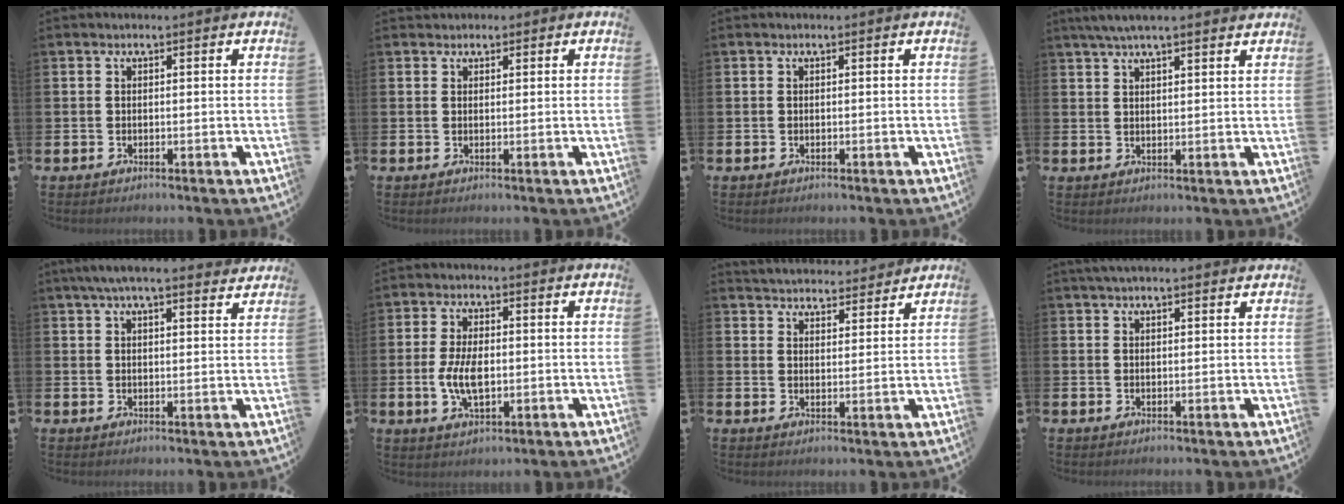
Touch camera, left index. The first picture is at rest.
{"total": 1.2, "force": [1.0, 0.7, -0.1], "torque": [0.008, 0.003, 0.018]}
{"total": 0.0}
{"total": 4.2, "force": [3.6, 0.5, 2.0], "torque": [-0.049, -0.001, 0.065]}
{"total": 5.3, "force": [4.7, 0.8, 2.3], "torque": [-0.054, -0.009, 0.086]}
{"total": 5.8, "force": [-0.3, 2.9, 5.0], "torque": [-0.098, -0.001, -0.010]}
{"total": 4.6, "force": [4.5, 0.7, -0.2], "torque": [-0.009, -0.030, 0.081]}
{"total": 2.1, "force": [1.9, 0.4, 0.8], "torque": [-0.020, 0.003, 0.034]}